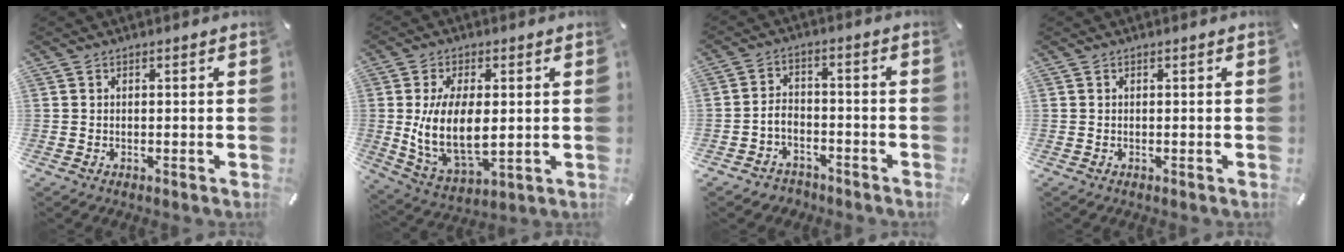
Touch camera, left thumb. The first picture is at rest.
{"total": 13.5, "force": [1.0, 7.5, 11.2], "torque": [-0.237, -0.016, 0.016]}
{"total": 4.9, "force": [-2.2, 4.0, 1.7], "torque": [-0.040, 0.009, -0.042]}
{"total": 0.0}